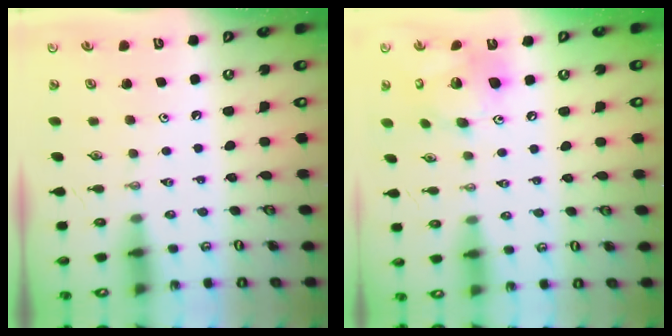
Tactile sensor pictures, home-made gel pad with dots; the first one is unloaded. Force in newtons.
{"total": 16.0, "press": 15.8, "slide": 2.8}